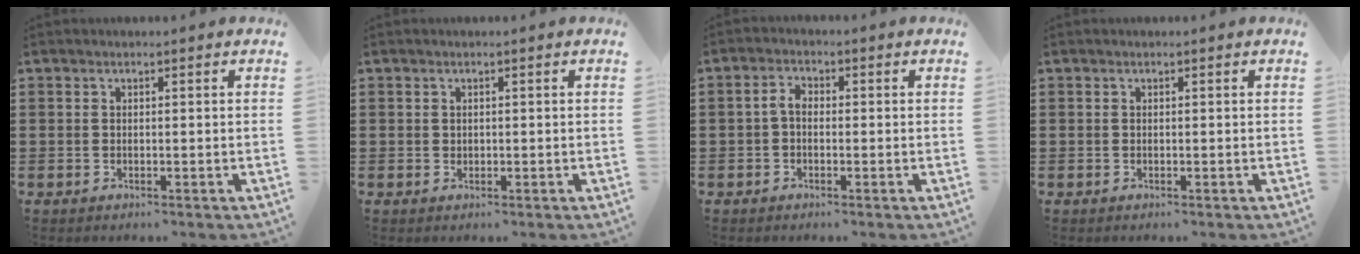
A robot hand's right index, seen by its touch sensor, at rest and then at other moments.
{"total": 0.6, "force": [0.3, 0.5, 0.2], "torque": [-0.005, 0.001, 0.006]}
{"total": 2.4, "force": [-0.5, 1.3, 1.9], "torque": [-0.045, 0.002, -0.012]}
{"total": 0.0}